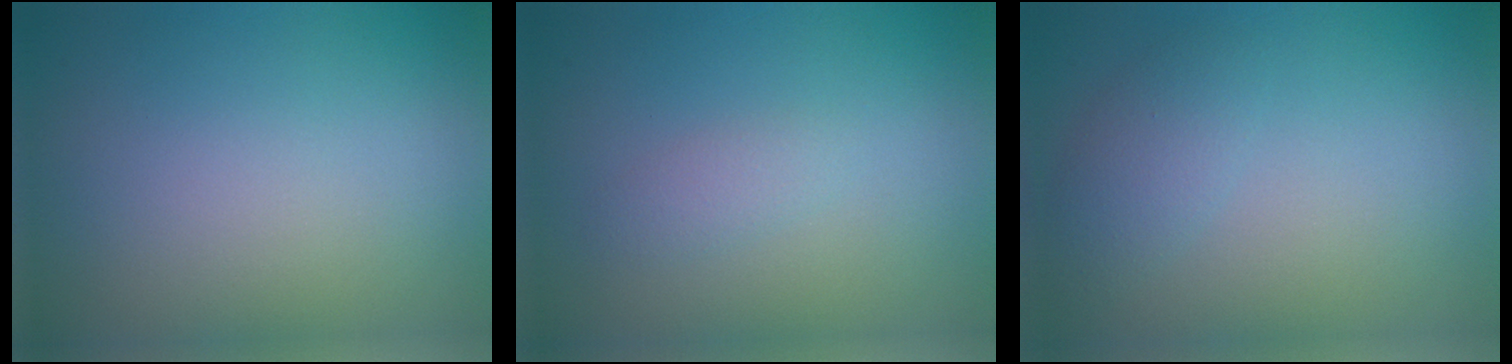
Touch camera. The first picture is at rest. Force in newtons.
{"total": 1.1, "press": 1.1, "slide": 0.1}
{"total": 2.1, "press": 2.1, "slide": 0.0}